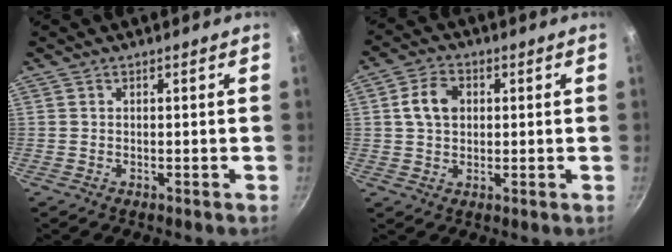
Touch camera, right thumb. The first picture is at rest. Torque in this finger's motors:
{"motor_torque": [-0.13, 0.16, 0.01, -0.02, 0.10]}